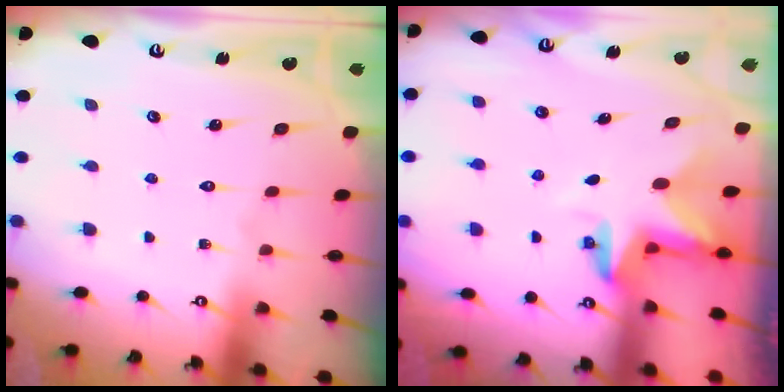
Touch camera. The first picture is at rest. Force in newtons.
{"total": 2.9, "press": 2.9, "slide": 0.2}